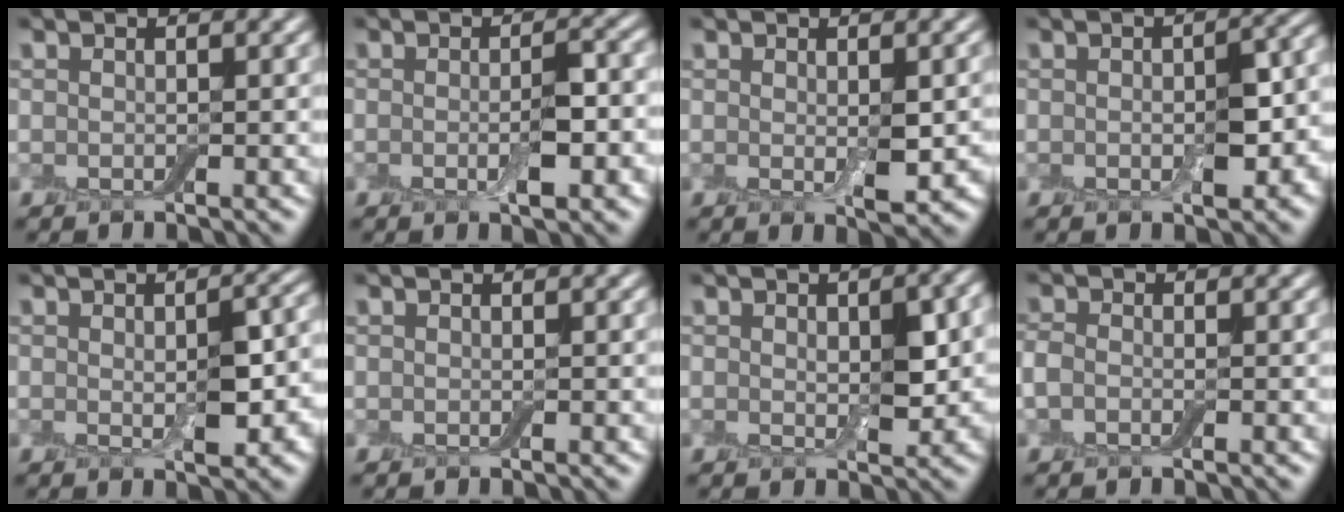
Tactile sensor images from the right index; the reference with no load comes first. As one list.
[{"total": 3.3, "force": [-0.7, 0.8, 3.1], "torque": [-0.056, -0.004, -0.012]}, {"total": 3.0, "force": [-0.2, 0.8, 2.9], "torque": [-0.047, -0.008, 0.001]}, {"total": 5.2, "force": [-0.8, 2.4, 4.5], "torque": [-0.066, -0.004, -0.012]}, {"total": 5.0, "force": [-0.3, 2.1, 4.6], "torque": [-0.068, -0.006, -0.001]}, {"total": 0.0}, {"total": 4.0, "force": [0.1, 2.0, 3.4], "torque": [-0.054, -0.003, 0.005]}, {"total": 1.4, "force": [-0.5, 0.9, 0.9], "torque": [-0.021, 0.002, -0.015]}]